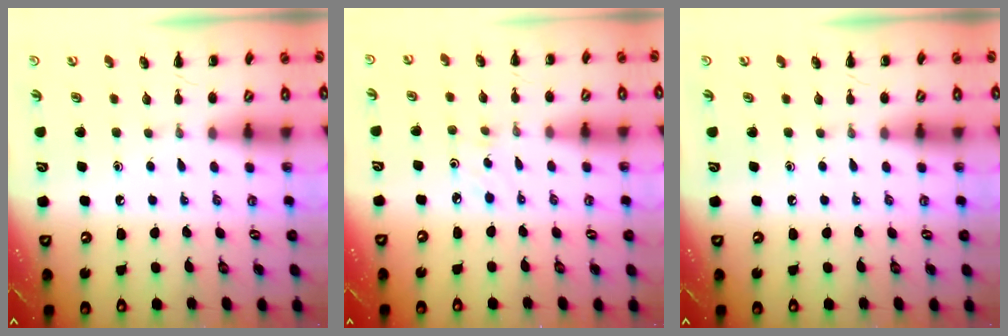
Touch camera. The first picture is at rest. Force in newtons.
{"total": 2.1, "press": 2.0, "slide": 0.8}
{"total": 0.0}